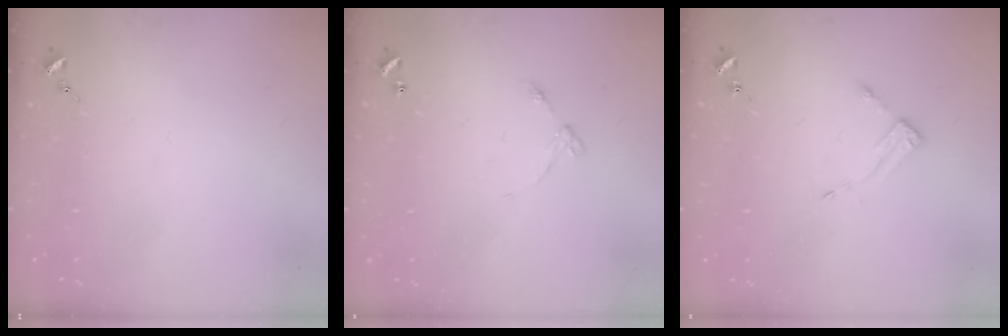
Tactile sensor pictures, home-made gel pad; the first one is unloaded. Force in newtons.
{"total": 5.9, "press": 5.9, "slide": 0.6}
{"total": 3.3, "press": 3.3, "slide": 0.3}